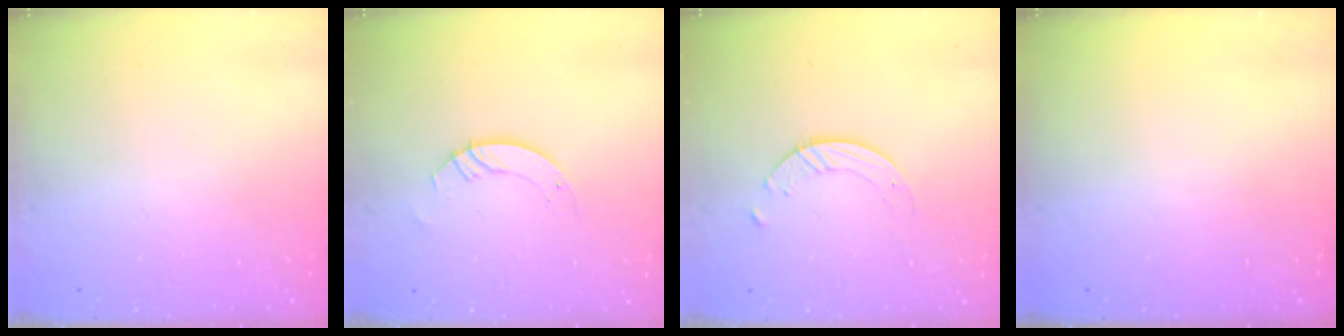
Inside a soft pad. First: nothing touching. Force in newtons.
{"total": 3.5, "press": 3.5, "slide": 0.4}
{"total": 4.5, "press": 4.5, "slide": 0.3}
{"total": 0.0}